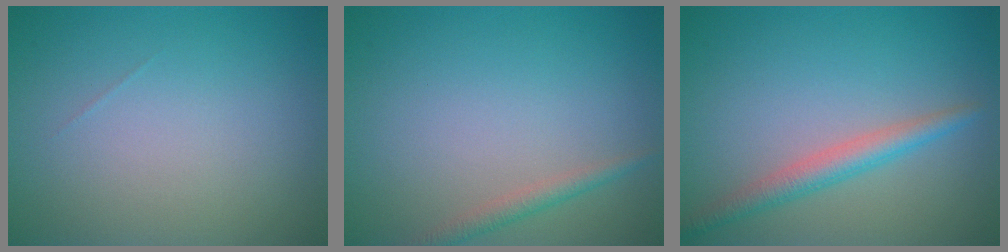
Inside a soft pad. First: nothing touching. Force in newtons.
{"total": 1.5, "press": 1.5, "slide": 0.0}
{"total": 2.7, "press": 2.7, "slide": 0.1}